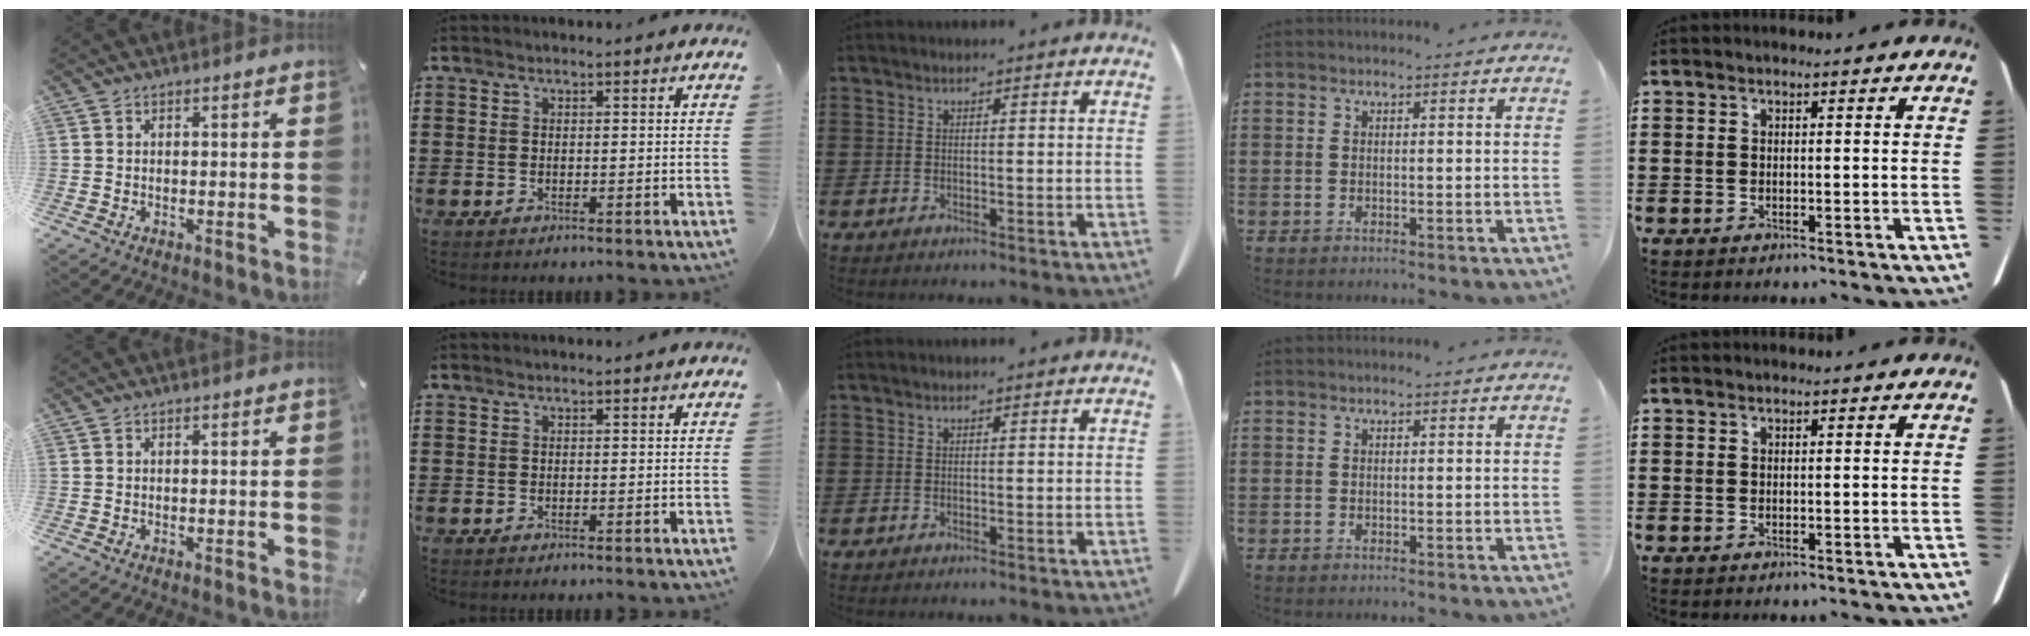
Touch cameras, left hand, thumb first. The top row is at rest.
{}